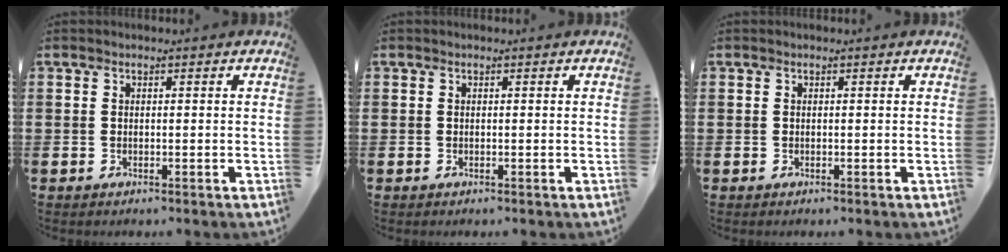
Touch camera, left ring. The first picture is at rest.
{"total": 0.0}
{"total": 0.0}